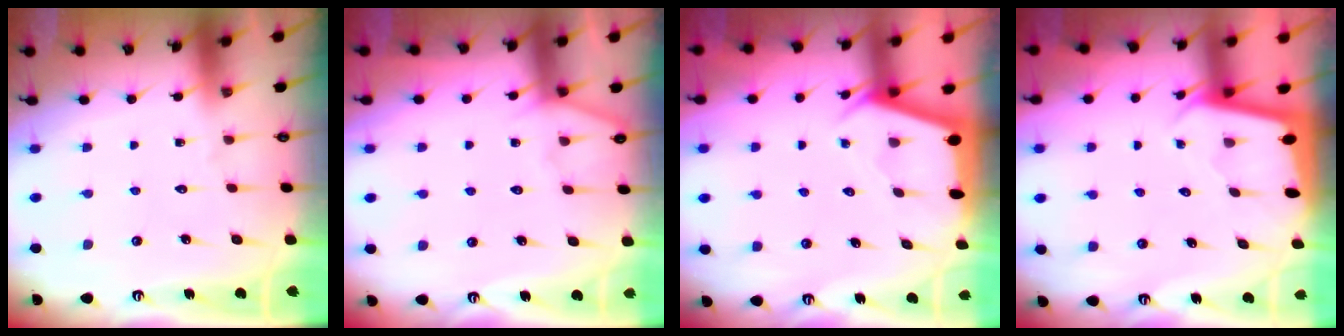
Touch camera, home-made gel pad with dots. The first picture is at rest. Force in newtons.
{"total": 4.2, "press": 4.2, "slide": 0.5}
{"total": 2.2, "press": 2.2, "slide": 0.3}
{"total": 1.9, "press": 1.9, "slide": 0.1}